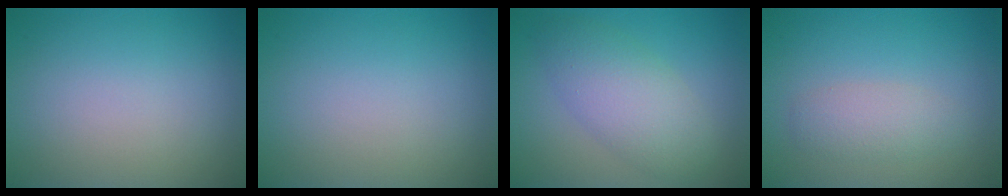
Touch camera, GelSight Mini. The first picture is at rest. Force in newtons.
{"total": 0.0}
{"total": 5.0, "press": 5.0, "slide": 0.2}
{"total": 2.3, "press": 2.3, "slide": 0.1}